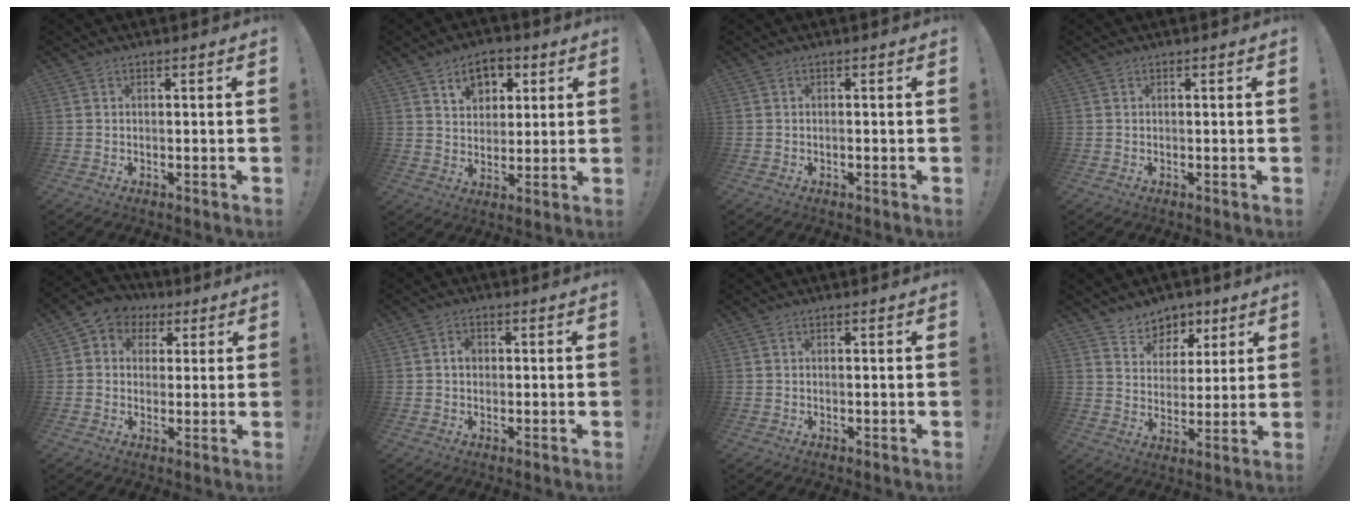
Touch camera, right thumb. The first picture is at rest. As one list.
[{"total": 8.8, "force": [4.6, 6.6, 3.6], "torque": [-0.040, -0.023, 0.085]}, {"total": 0.7, "force": [-0.5, 0.0, 0.4], "torque": [-0.008, -0.001, -0.009]}, {"total": 0.0}, {"total": 5.7, "force": [0.5, 5.4, 1.6], "torque": [-0.017, -0.001, 0.013]}, {"total": 2.5, "force": [0.1, 1.9, 1.7], "torque": [-0.020, 0.003, -0.002]}, {"total": 0.0}, {"total": 7.3, "force": [4.7, 5.6, 0.6], "torque": [-0.007, -0.040, 0.094]}]